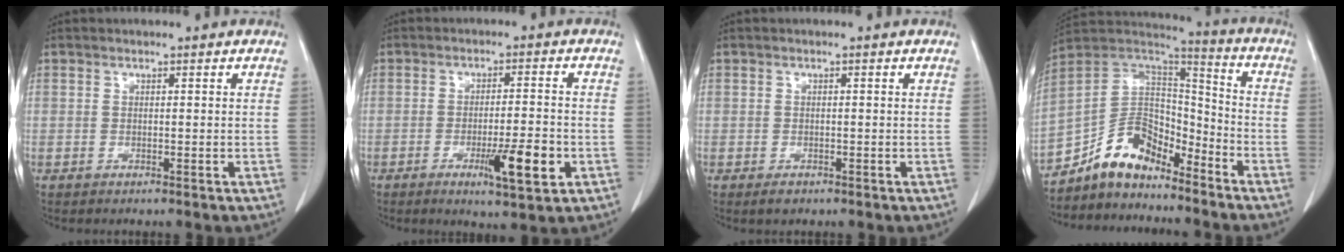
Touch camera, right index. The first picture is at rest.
{"total": 8.0, "force": [-3.1, 0.9, 7.2], "torque": [-0.112, -0.010, -0.044]}
{"total": 1.3, "force": [-0.8, 0.8, 0.6], "torque": [-0.009, 0.001, -0.008]}
{"total": 11.8, "force": [-9.4, 5.5, 4.6], "torque": [-0.080, 0.048, -0.174]}